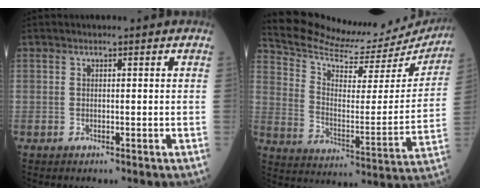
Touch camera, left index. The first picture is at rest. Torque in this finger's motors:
{"motor_torque": [0.79, -1.35, -0.18, 0.00]}